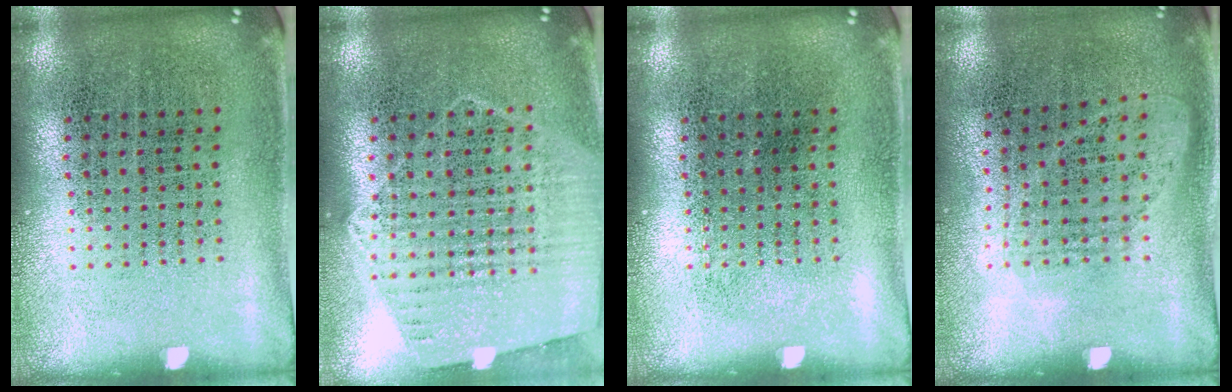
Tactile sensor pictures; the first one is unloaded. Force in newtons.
{"total": 1.2, "press": 1.1, "slide": 0.3}
{"total": 0.0}
{"total": 1.0, "press": 0.9, "slide": 0.5}